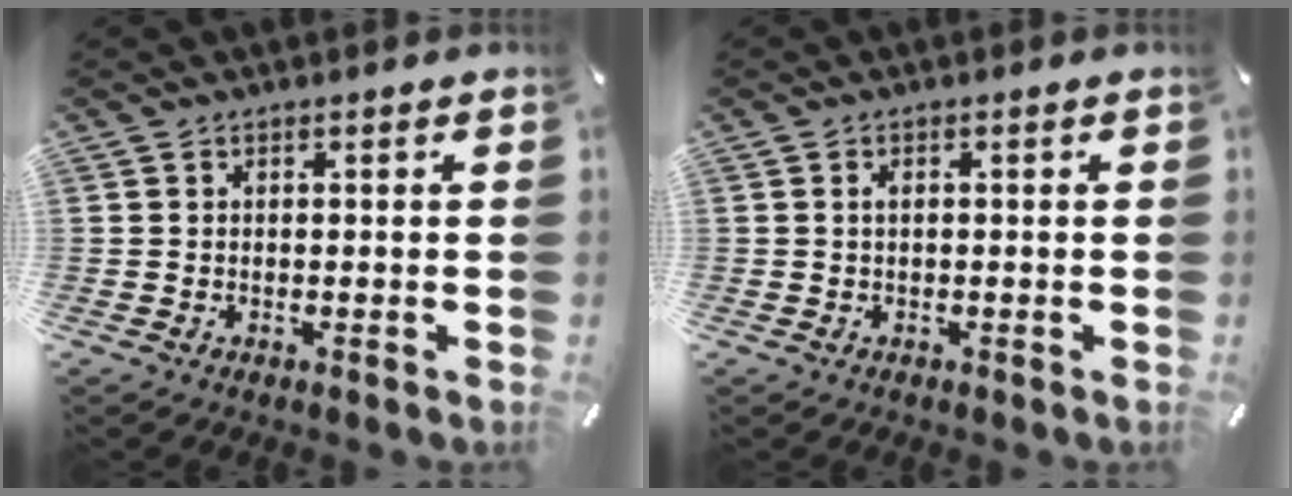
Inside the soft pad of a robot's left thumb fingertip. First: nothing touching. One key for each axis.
{"total": 0.9, "fx": 0.0, "fy": 0.5, "fz": 0.7, "tx": -0.015, "ty": 0.003, "tz": -0.001}